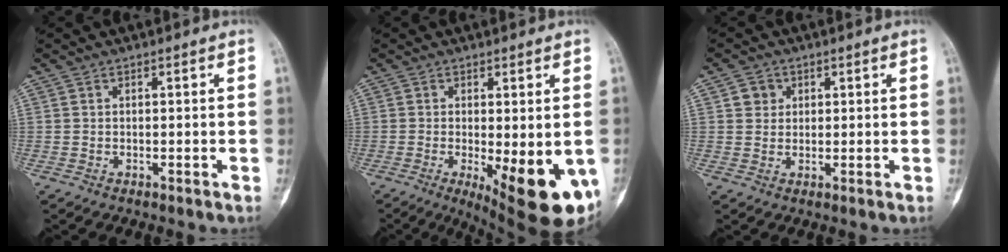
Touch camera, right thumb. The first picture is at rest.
{"total": 14.5, "force": [-4.2, 4.9, 12.9], "torque": [-0.135, -0.018, -0.041]}
{"total": 3.0, "force": [1.1, 2.7, 0.8], "torque": [0.003, -0.003, 0.014]}